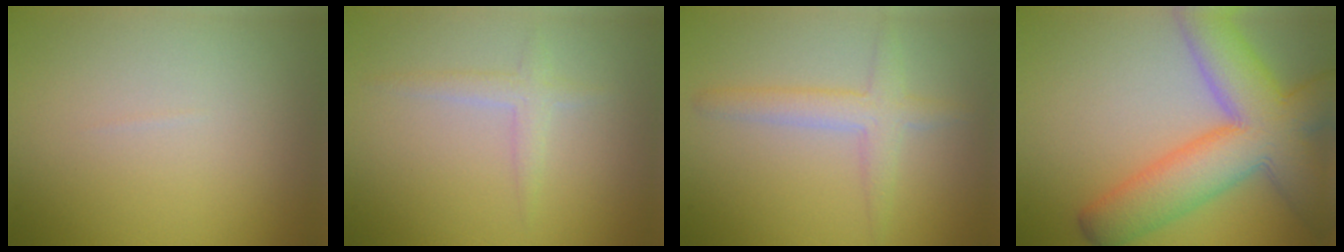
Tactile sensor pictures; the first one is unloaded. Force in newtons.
{"total": 1.5, "press": 1.5, "slide": 0.1}
{"total": 2.9, "press": 2.9, "slide": 0.2}
{"total": 10.8, "press": 10.8, "slide": 0.5}